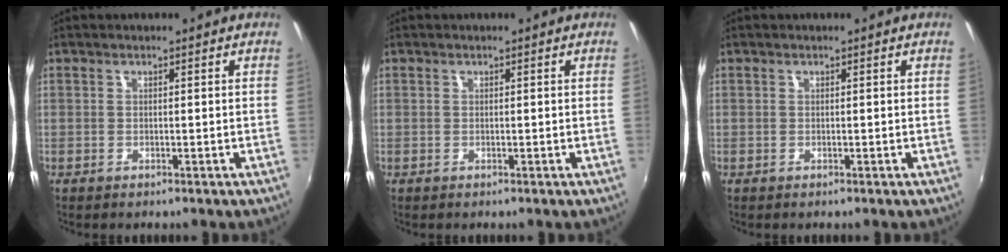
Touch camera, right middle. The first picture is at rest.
{"total": 0.0}
{"total": 0.0}